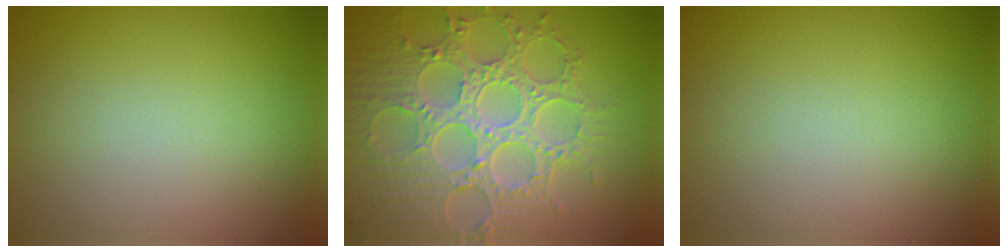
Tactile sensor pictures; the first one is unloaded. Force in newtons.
{"total": 8.9, "press": 6.5, "slide": 6.1}
{"total": 0.0}